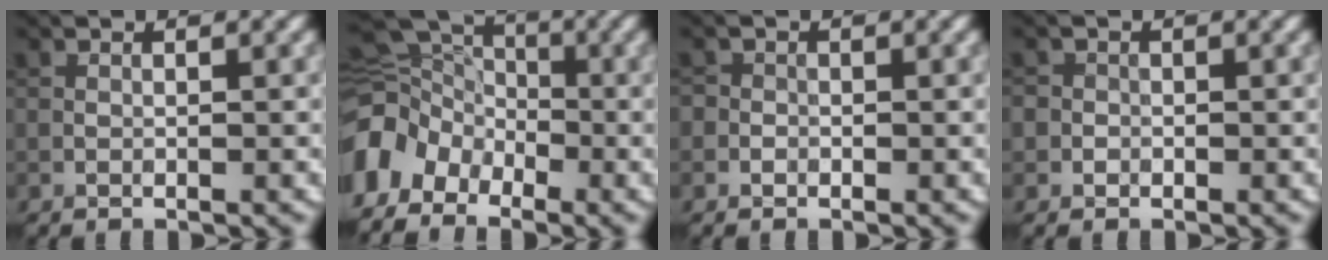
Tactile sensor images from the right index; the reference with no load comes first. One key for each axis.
{"total": 6.8, "fx": -3.0, "fy": 5.1, "fz": 3.3, "tx": -0.061, "ty": -0.001, "tz": -0.070}
{"total": 1.1, "fx": -0.2, "fy": 1.0, "fz": 0.1, "tx": 0.014, "ty": 0.000, "tz": -0.009}
{"total": 1.5, "fx": -0.2, "fy": 1.5, "fz": 0.2, "tx": 0.011, "ty": 0.005, "tz": -0.013}